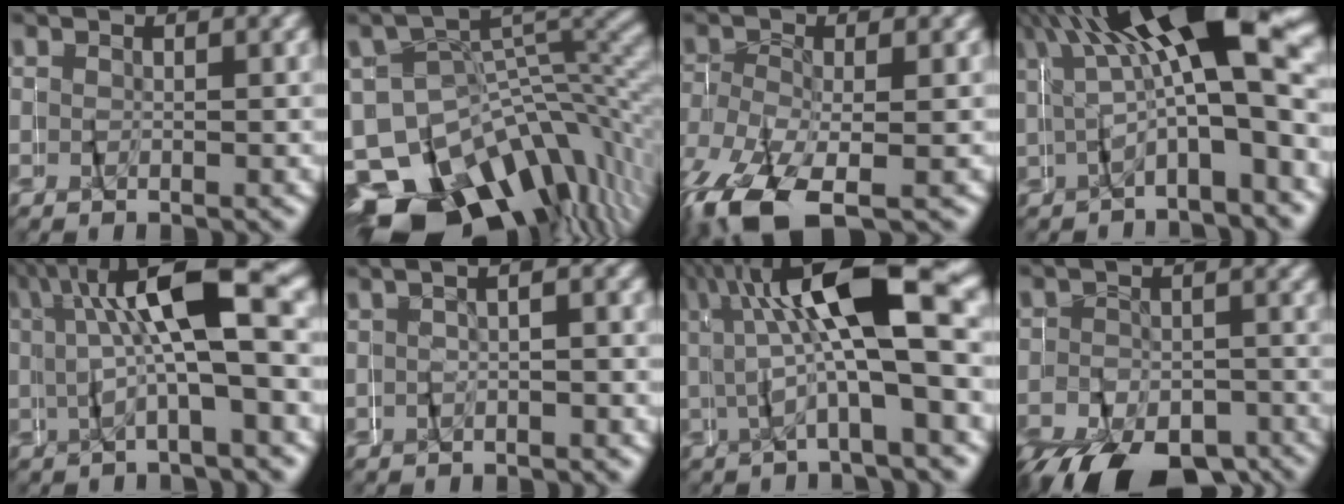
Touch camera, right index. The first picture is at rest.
{"total": 22.4, "force": [-11.0, 15.5, 11.9], "torque": [-0.198, -0.077, -0.151]}
{"total": 6.3, "force": [-4.2, 2.7, 3.8], "torque": [-0.109, -0.032, -0.047]}
{"total": 9.9, "force": [2.8, 3.5, 8.8], "torque": [-0.142, 0.025, 0.037]}
{"total": 7.6, "force": [1.7, 1.6, 7.2], "torque": [-0.112, 0.026, 0.025]}
{"total": 0.9, "force": [-0.3, 0.0, 0.9], "torque": [-0.012, 0.015, -0.010]}
{"total": 10.6, "force": [2.9, 3.0, 9.8], "torque": [-0.149, 0.037, 0.038]}
{"total": 8.8, "force": [-6.4, 4.5, 4.0], "torque": [-0.079, -0.031, -0.086]}